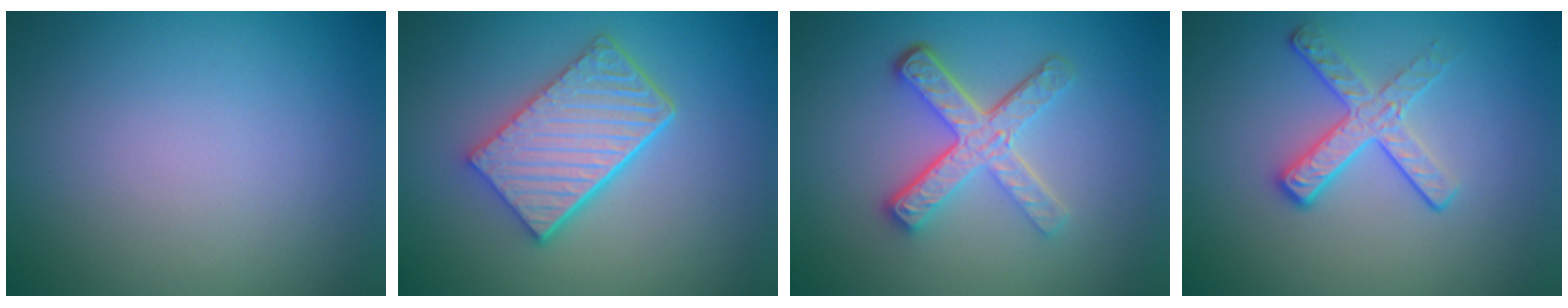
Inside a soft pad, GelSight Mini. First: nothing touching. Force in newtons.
{"total": 6.0, "press": 4.4, "slide": 4.0}
{"total": 4.6, "press": 3.5, "slide": 3.0}
{"total": 3.0, "press": 2.6, "slide": 1.6}